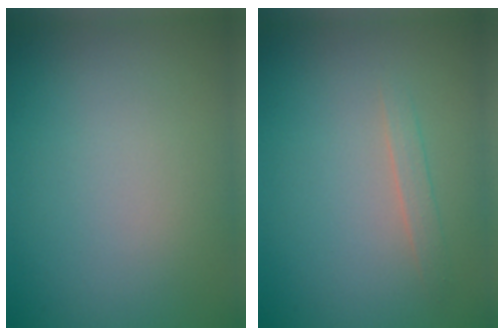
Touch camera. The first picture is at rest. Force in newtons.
{"total": 1.1, "press": 1.1, "slide": 0.0}